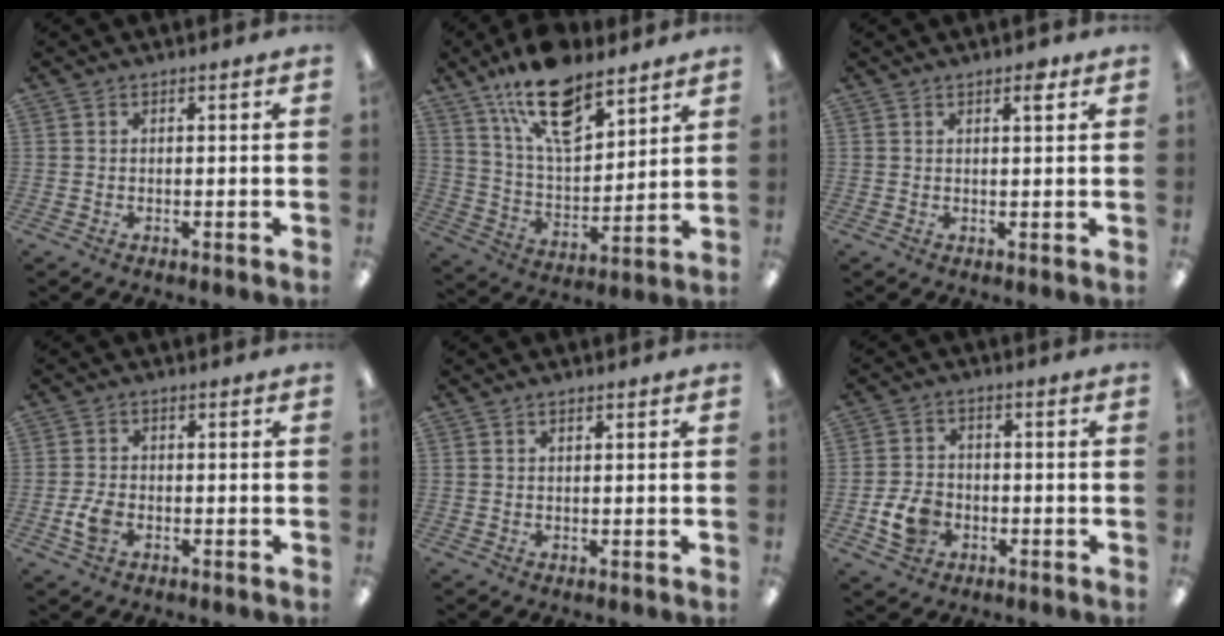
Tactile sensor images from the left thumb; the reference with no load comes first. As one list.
[{"total": 18.3, "force": [12.7, 7.9, 10.5], "torque": [-0.186, -0.061, 0.223]}, {"total": 2.3, "force": [1.6, 0.6, 1.5], "torque": [-0.017, -0.004, 0.024]}, {"total": 4.0, "force": [-1.2, 2.9, 2.6], "torque": [-0.055, 0.003, -0.022]}, {"total": 0.8, "force": [0.6, 0.3, 0.4], "torque": [-0.010, 0.002, 0.011]}, {"total": 6.8, "force": [-2.4, 5.2, 3.7], "torque": [-0.084, 0.010, -0.042]}]